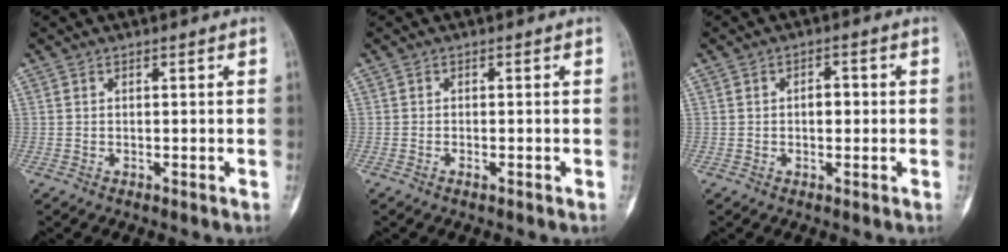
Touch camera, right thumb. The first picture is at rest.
{"total": 0.9, "force": [-0.5, 0.3, 0.6], "torque": [-0.013, 0.002, -0.009]}
{"total": 2.9, "force": [-0.1, 1.8, 2.2], "torque": [-0.021, 0.008, -0.003]}